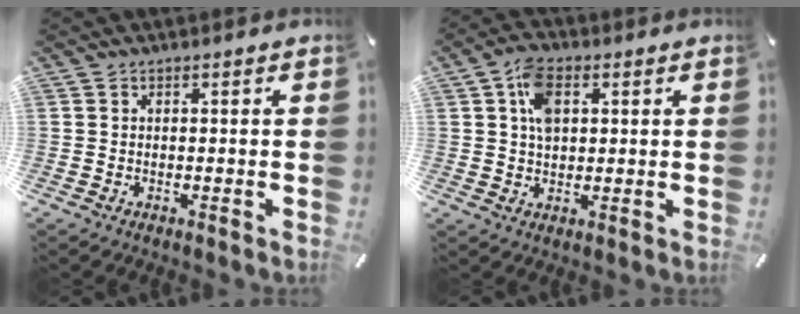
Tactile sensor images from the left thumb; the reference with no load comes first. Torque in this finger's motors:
{"motor_torque": [0.67, 1.16, 0.76, -0.69, 0.23]}